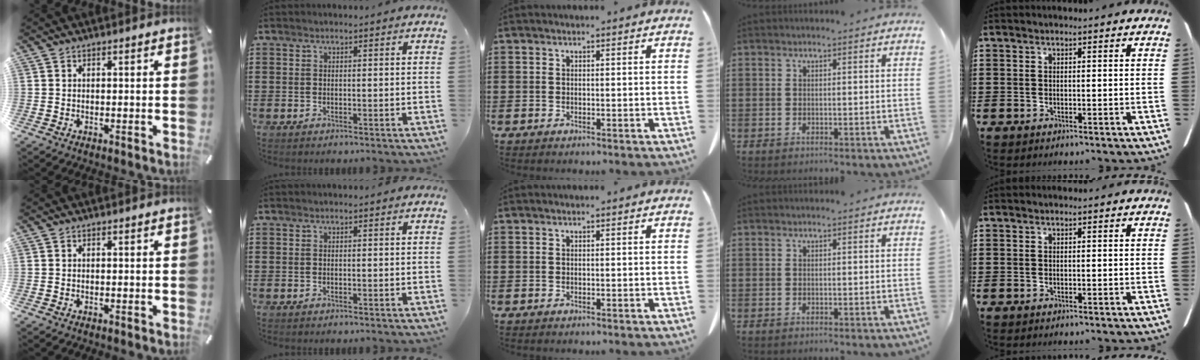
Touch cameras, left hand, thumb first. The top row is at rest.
{}